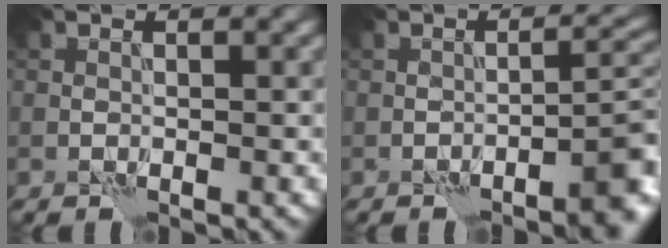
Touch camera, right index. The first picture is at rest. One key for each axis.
{"total": 4.5, "fx": -2.7, "fy": 0.8, "fz": 3.5, "tx": -0.041, "ty": 0.018, "tz": -0.038}